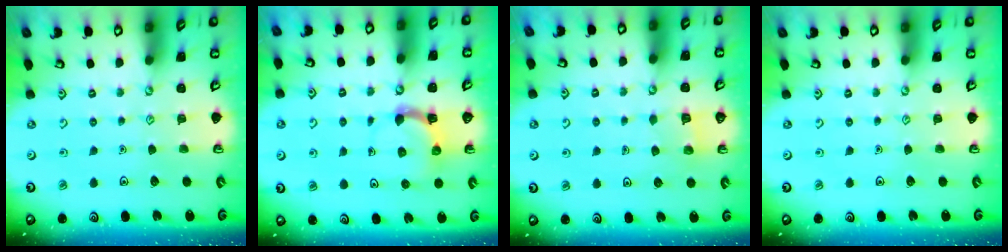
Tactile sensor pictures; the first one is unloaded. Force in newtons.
{"total": 4.6, "press": 4.6, "slide": 0.8}
{"total": 4.2, "press": 4.2, "slide": 0.4}
{"total": 0.0}